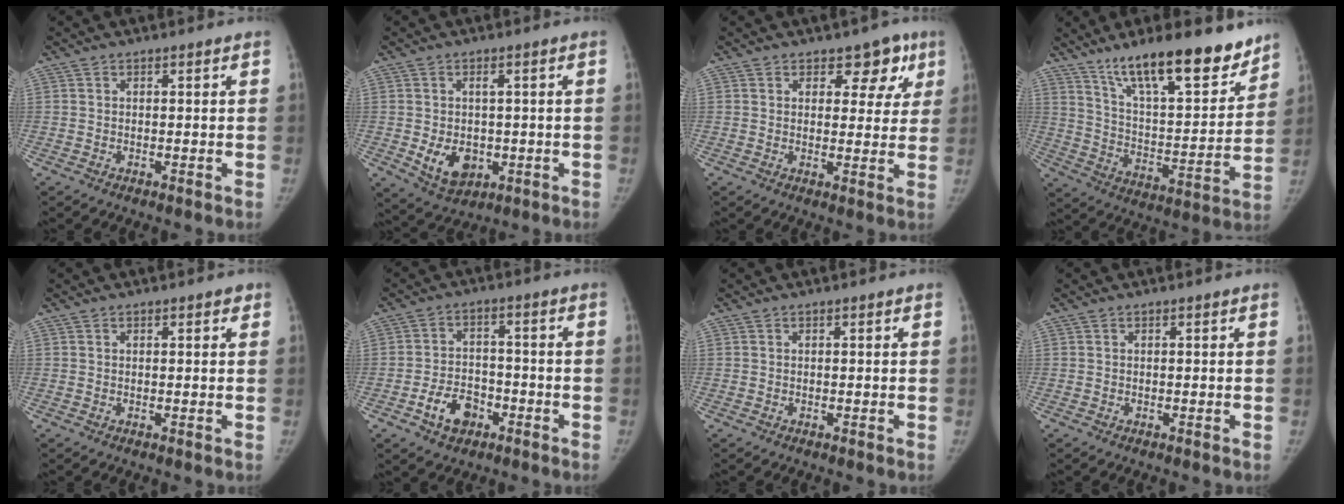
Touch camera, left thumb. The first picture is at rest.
{"total": 7.6, "force": [-1.2, 5.5, 5.1], "torque": [-0.065, -0.001, -0.004]}
{"total": 6.5, "force": [3.6, 4.3, 3.4], "torque": [0.004, -0.012, 0.042]}
{"total": 21.8, "force": [15.6, 6.3, 13.9], "torque": [-0.181, -0.080, 0.261]}
{"total": 1.0, "force": [0.6, 0.4, 0.8], "torque": [-0.007, 0.002, 0.005]}
{"total": 7.4, "force": [-3.7, 5.1, 3.9], "torque": [-0.050, 0.027, -0.060]}
{"total": 0.0}
{"total": 0.0}